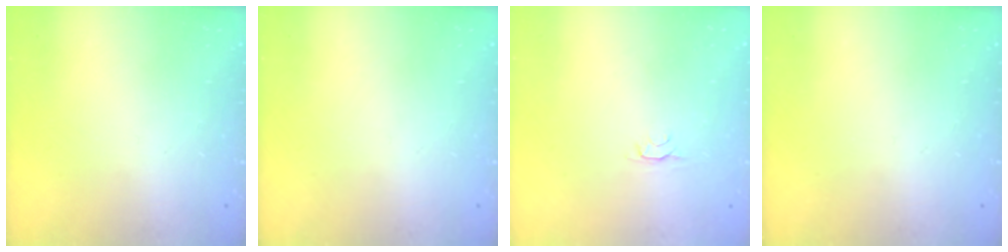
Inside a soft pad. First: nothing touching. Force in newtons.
{"total": 0.0}
{"total": 2.4, "press": 2.3, "slide": 0.5}
{"total": 0.0}